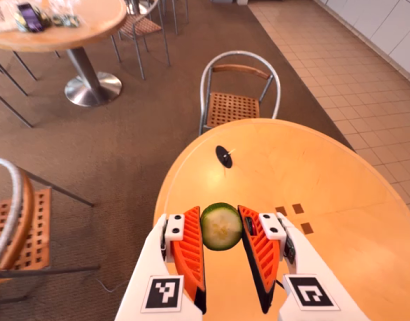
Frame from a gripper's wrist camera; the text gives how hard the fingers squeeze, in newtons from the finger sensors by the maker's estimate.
{"total": 6.8, "left": 6.9, "right": 6.8}